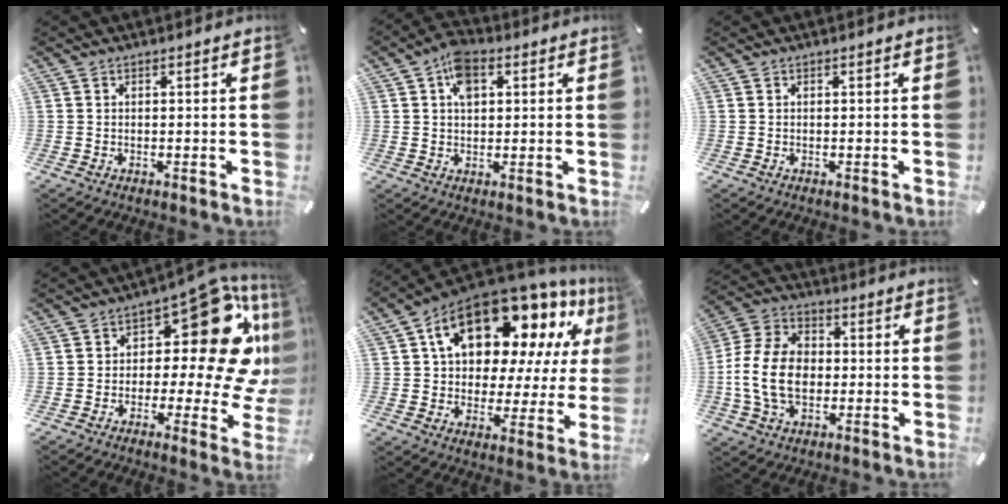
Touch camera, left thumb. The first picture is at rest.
{"total": 6.6, "force": [2.3, 4.5, 4.2], "torque": [-0.058, -0.001, 0.039]}
{"total": 0.0}
{"total": 22.2, "force": [5.8, 11.4, 18.1], "torque": [-0.230, -0.058, 0.099]}
{"total": 20.4, "force": [12.2, 11.3, 11.8], "torque": [-0.200, -0.074, 0.215]}
{"total": 13.7, "force": [-1.9, 10.2, 9.0], "torque": [-0.215, 0.012, -0.035]}